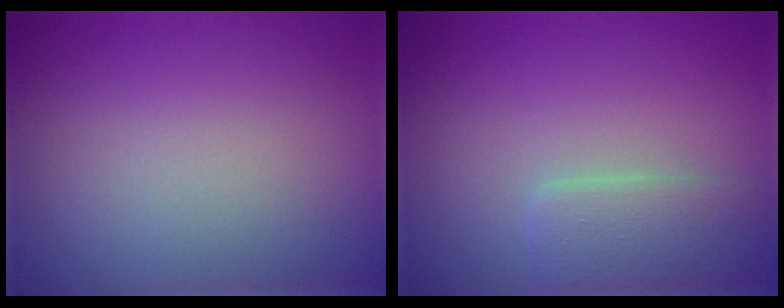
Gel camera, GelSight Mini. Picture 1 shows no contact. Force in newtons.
{"total": 2.8, "press": 2.8, "slide": 0.2}